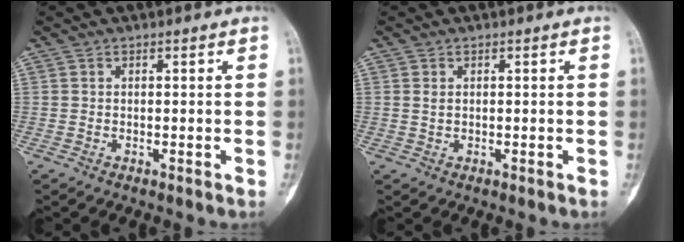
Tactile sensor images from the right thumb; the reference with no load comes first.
{"total": 0.9, "force": [0.2, 0.6, 0.6], "torque": [-0.012, 0.002, 0.006]}